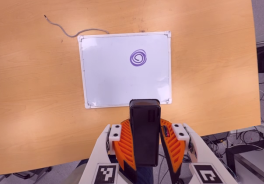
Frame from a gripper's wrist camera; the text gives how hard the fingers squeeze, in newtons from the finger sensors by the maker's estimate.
{"total": 10.0, "left": 7.9, "right": 12.0}